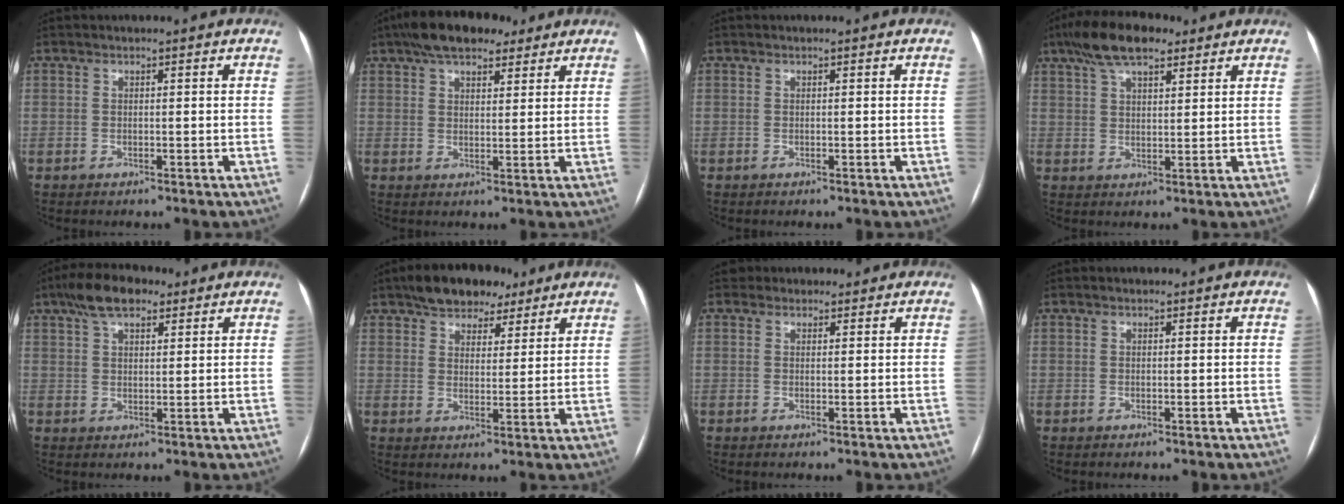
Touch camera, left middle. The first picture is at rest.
{"total": 10.3, "force": [7.5, 4.2, 5.7], "torque": [-0.093, 0.036, 0.124]}
{"total": 0.0}
{"total": 9.3, "force": [6.3, 3.2, 6.0], "torque": [-0.115, 0.025, 0.110]}
{"total": 7.2, "force": [4.7, 3.0, 4.5], "torque": [-0.085, 0.024, 0.082]}
{"total": 9.2, "force": [6.8, 4.7, 4.0], "torque": [-0.053, 0.019, 0.108]}
{"total": 2.5, "force": [1.9, 1.6, -0.2], "torque": [0.014, 0.014, 0.017]}
{"total": 0.0}